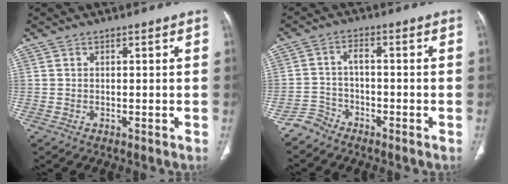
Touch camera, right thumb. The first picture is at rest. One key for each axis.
{"total": 4.1, "fx": -3.5, "fy": 2.1, "fz": 0.0, "tx": 0.009, "ty": 0.024, "tz": -0.076}